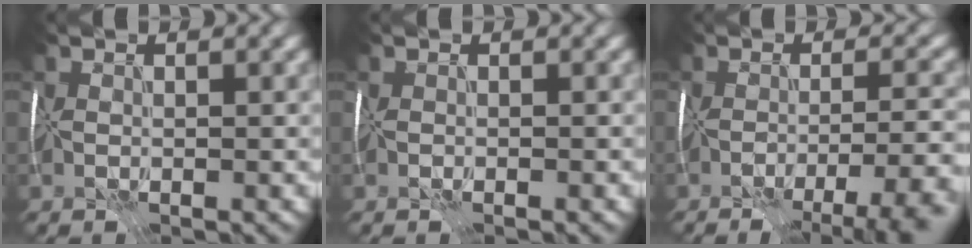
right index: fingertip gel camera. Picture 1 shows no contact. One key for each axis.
{"total": 0.6, "fx": -0.3, "fy": -0.4, "fz": -0.3, "tx": 0.008, "ty": -0.005, "tz": -0.007}
{"total": 7.3, "fx": -5.4, "fy": 0.6, "fz": 4.9, "tx": -0.066, "ty": -0.012, "tz": -0.070}